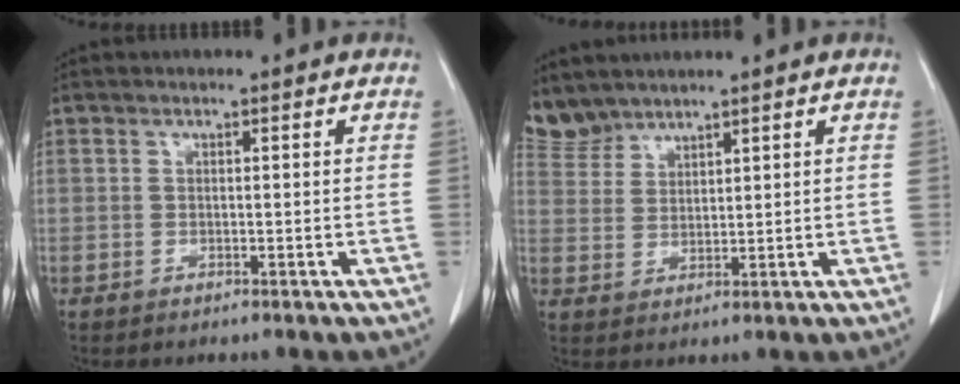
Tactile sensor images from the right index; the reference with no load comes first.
{"total": 5.1, "force": [5.0, 1.0, 0.2], "torque": [-0.013, 0.007, 0.114]}